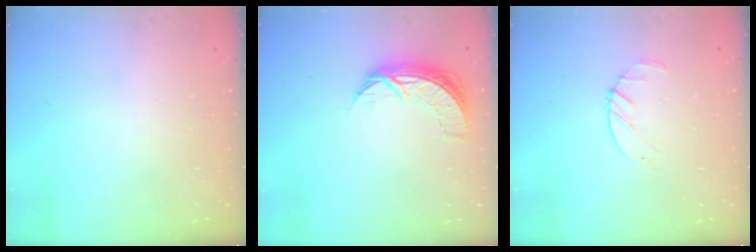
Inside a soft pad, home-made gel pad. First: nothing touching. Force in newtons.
{"total": 7.4, "press": 7.3, "slide": 0.5}
{"total": 2.4, "press": 2.3, "slide": 0.3}